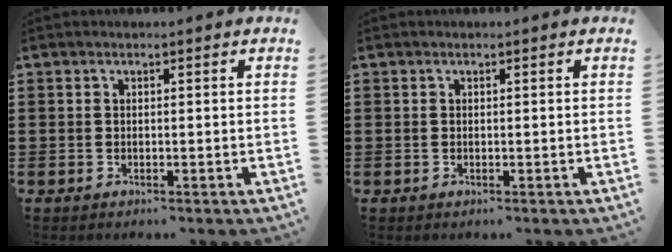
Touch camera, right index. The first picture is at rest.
{"total": 0.0}